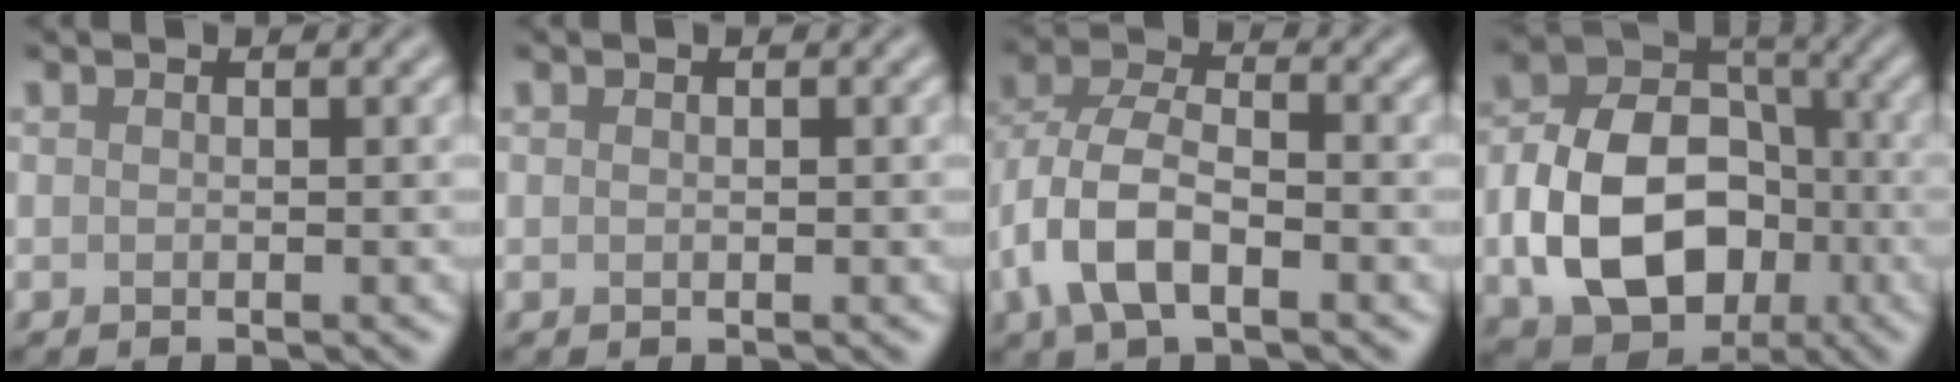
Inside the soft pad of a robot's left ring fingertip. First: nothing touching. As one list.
[{"total": 0.0}, {"total": 6.9, "force": [-2.4, 3.7, 5.3], "torque": [-0.118, 0.004, -0.057]}, {"total": 11.4, "force": [-2.9, 8.3, 7.3], "torque": [-0.141, -0.006, -0.055]}]